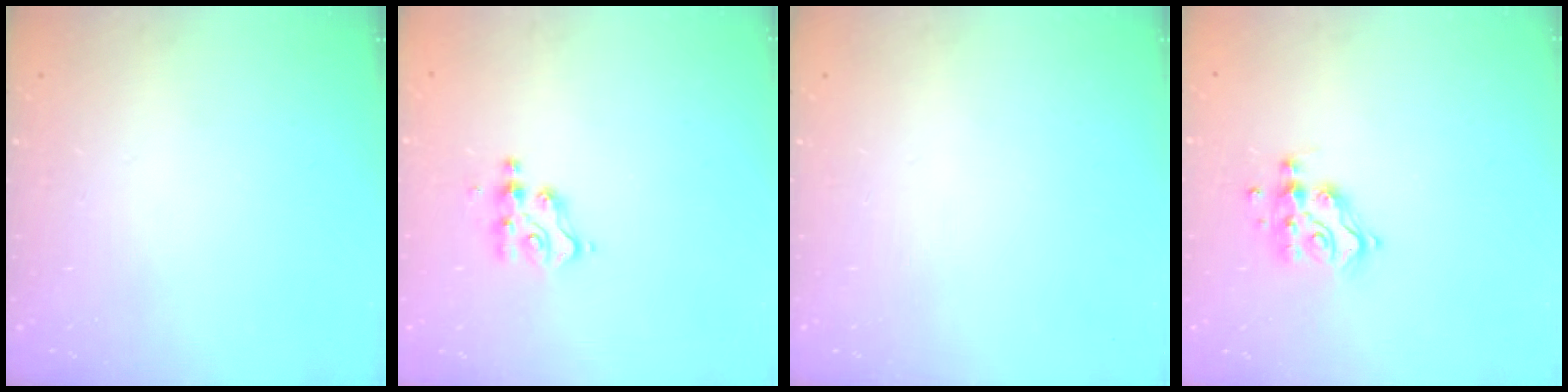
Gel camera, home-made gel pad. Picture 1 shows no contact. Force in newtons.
{"total": 4.6, "press": 4.6, "slide": 0.3}
{"total": 0.0}
{"total": 10.2, "press": 10.2, "slide": 0.7}